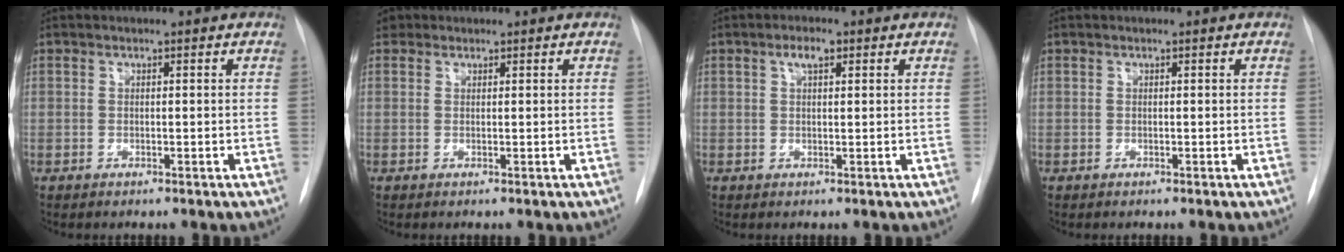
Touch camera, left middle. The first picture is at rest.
{"total": 1.1, "force": [0.7, 0.8, 0.1], "torque": [0.002, 0.010, 0.008]}
{"total": 2.2, "force": [1.1, 0.8, 1.7], "torque": [-0.036, 0.007, 0.019]}
{"total": 0.0}